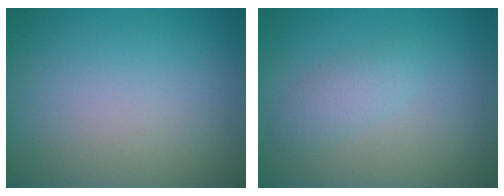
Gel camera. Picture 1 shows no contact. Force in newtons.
{"total": 1.8, "press": 1.8, "slide": 0.0}